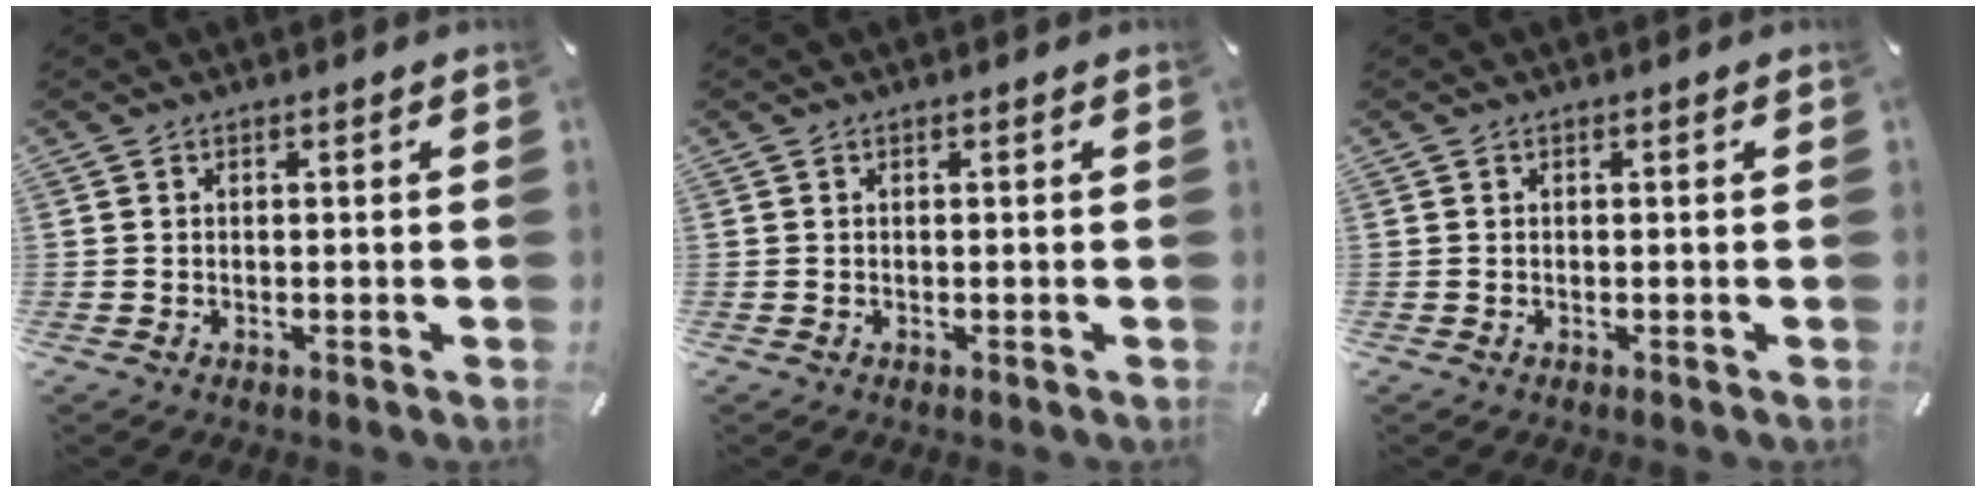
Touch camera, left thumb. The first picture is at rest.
{"total": 0.0}
{"total": 0.0}